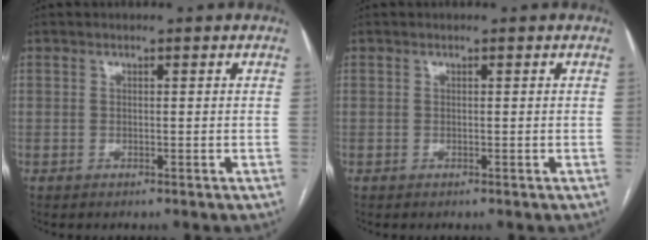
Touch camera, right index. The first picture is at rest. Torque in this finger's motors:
{"motor_torque": [0.00, 0.00, 0.00, 0.00]}